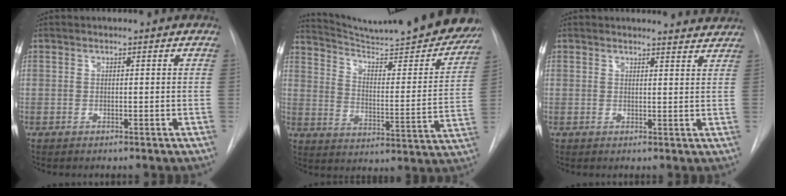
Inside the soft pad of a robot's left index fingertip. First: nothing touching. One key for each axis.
{"total": 26.4, "fx": 24.3, "fy": 1.7, "fz": 10.2, "tx": -0.156, "ty": -0.082, "tz": 0.322}
{"total": 5.2, "fx": 5.2, "fy": 0.3, "fz": 0.3, "tx": -0.006, "ty": -0.013, "tz": 0.044}